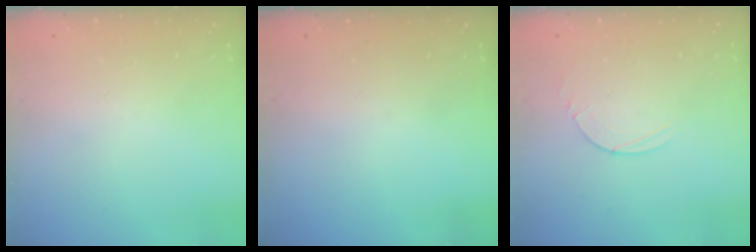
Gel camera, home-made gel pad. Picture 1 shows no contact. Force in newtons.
{"total": 0.0}
{"total": 4.9, "press": 4.9, "slide": 0.4}